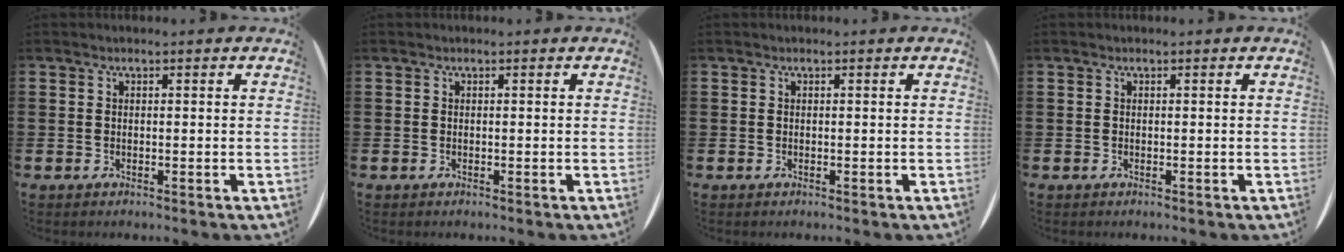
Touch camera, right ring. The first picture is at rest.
{"total": 0.0}
{"total": 0.0}
{"total": 0.0}